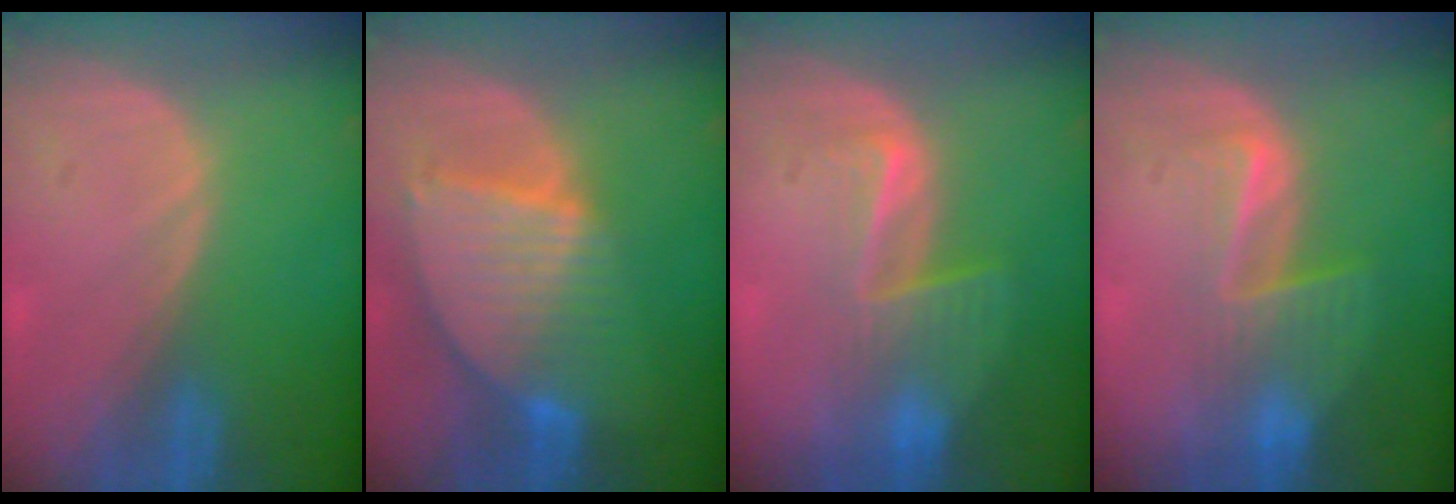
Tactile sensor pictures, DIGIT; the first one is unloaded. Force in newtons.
{"total": 9.1, "press": 7.7, "slide": 4.8}
{"total": 6.5, "press": 5.6, "slide": 3.4}
{"total": 6.6, "press": 5.6, "slide": 3.5}